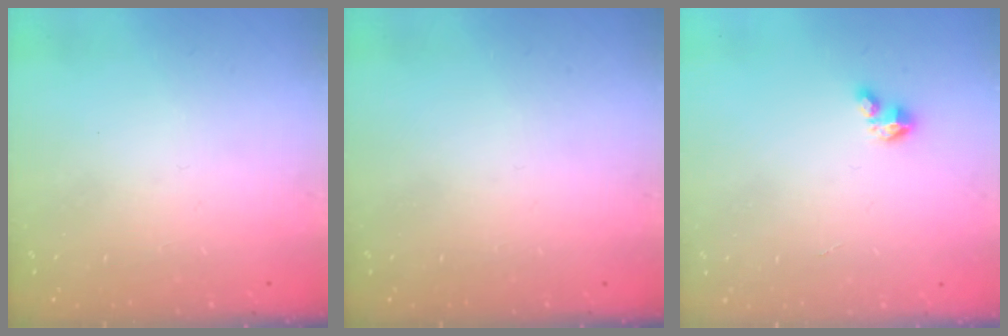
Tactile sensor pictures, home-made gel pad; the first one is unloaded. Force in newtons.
{"total": 0.0}
{"total": 1.9, "press": 1.9, "slide": 0.1}